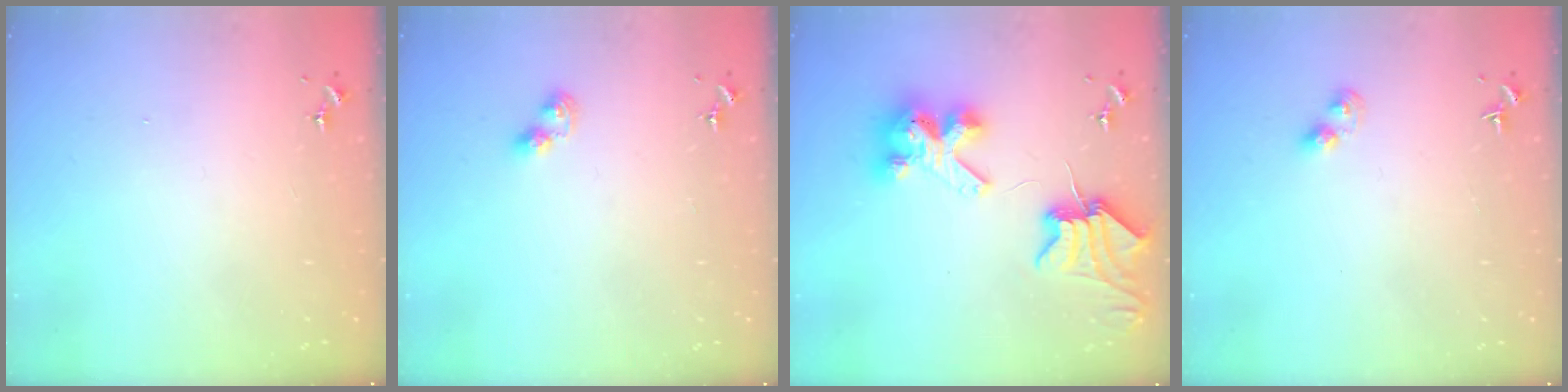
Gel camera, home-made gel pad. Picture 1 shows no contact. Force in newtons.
{"total": 4.9, "press": 4.8, "slide": 0.5}
{"total": 10.9, "press": 10.8, "slide": 1.6}
{"total": 3.9, "press": 3.9, "slide": 0.1}